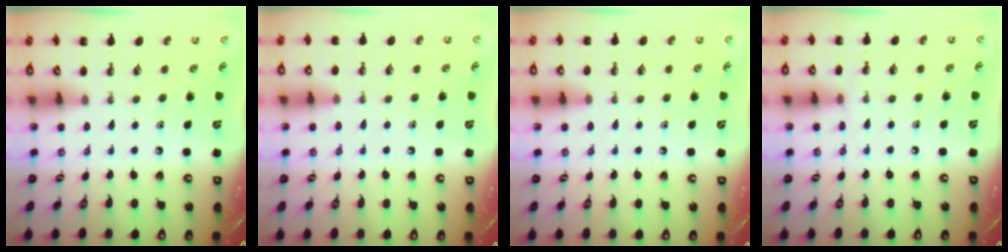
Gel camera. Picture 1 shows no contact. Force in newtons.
{"total": 7.0, "press": 6.6, "slide": 2.4}
{"total": 3.6, "press": 3.5, "slide": 1.1}
{"total": 6.6, "press": 6.2, "slide": 2.1}